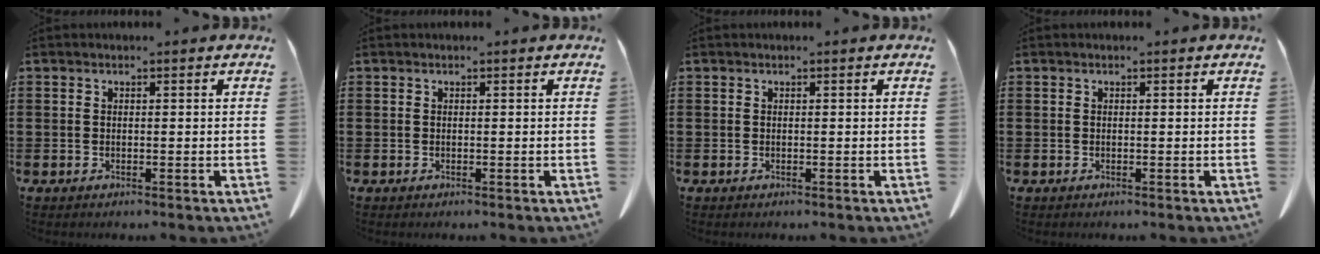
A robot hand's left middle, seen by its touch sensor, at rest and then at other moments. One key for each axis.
{"total": 0.0}
{"total": 0.0}
{"total": 0.0}